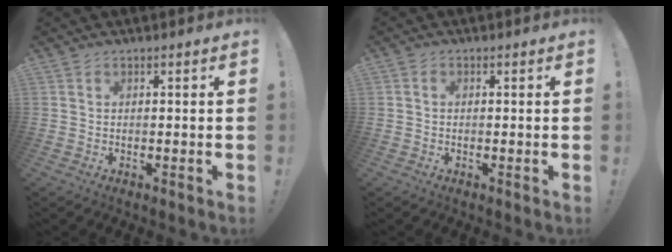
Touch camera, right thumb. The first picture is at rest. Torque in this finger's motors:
{"motor_torque": [-0.49, -0.09, -0.34, 0.23, 0.05]}